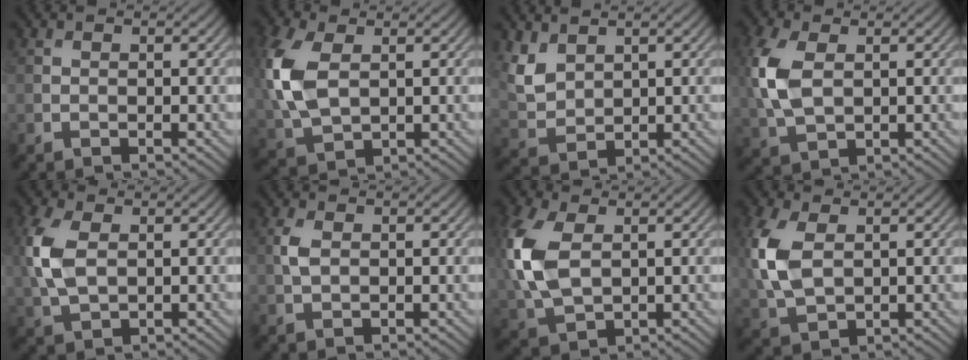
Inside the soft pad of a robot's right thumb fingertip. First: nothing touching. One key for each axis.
{"total": 9.9, "fx": 1.6, "fy": 6.1, "fz": 7.6, "tx": -0.234, "ty": 0.003, "tz": 0.034}
{"total": 5.0, "fx": 2.8, "fy": 3.1, "fz": 2.7, "tx": -0.076, "ty": -0.004, "tz": 0.064}
{"total": 7.6, "fx": 1.1, "fy": 4.7, "fz": 5.9, "tx": -0.168, "ty": 0.005, "tz": 0.021}
{"total": 7.0, "fx": 0.9, "fy": 4.3, "fz": 5.4, "tx": -0.155, "ty": 0.005, "tz": 0.017}
{"total": 2.3, "fx": 0.4, "fy": 1.4, "fz": 1.8, "tx": -0.052, "ty": 0.002, "tz": 0.009}
{"total": 11.0, "fx": 1.5, "fy": 6.9, "fz": 8.4, "tx": -0.256, "ty": 0.004, "tz": 0.032}
{"total": 8.5, "fx": 1.4, "fy": 5.3, "fz": 6.5, "tx": -0.191, "ty": 0.003, "tz": 0.029}